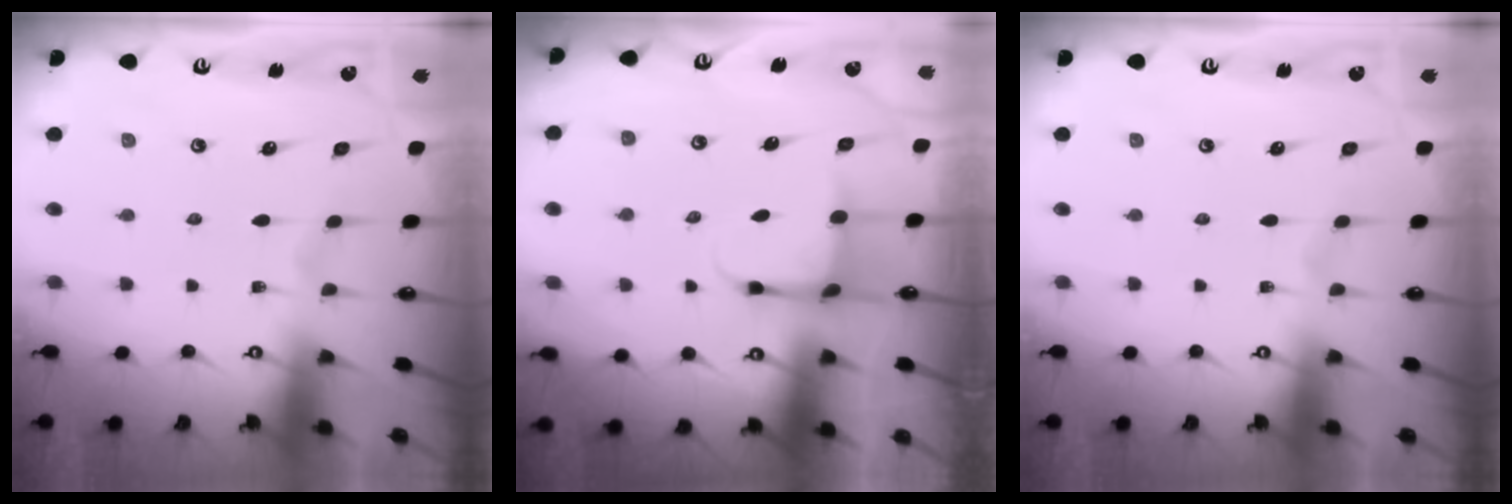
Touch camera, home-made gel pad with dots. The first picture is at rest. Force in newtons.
{"total": 3.8, "press": 3.6, "slide": 1.3}
{"total": 0.0}